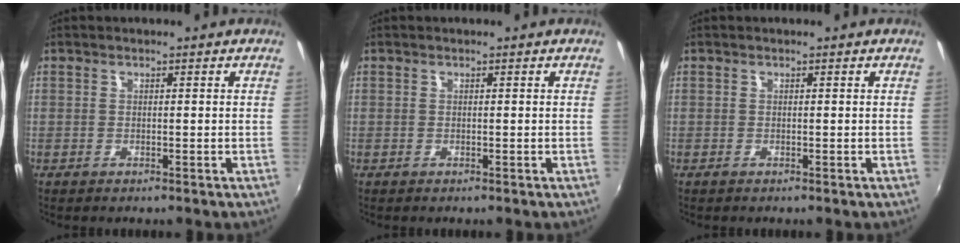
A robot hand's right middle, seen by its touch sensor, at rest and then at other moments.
{"total": 0.0}
{"total": 0.0}